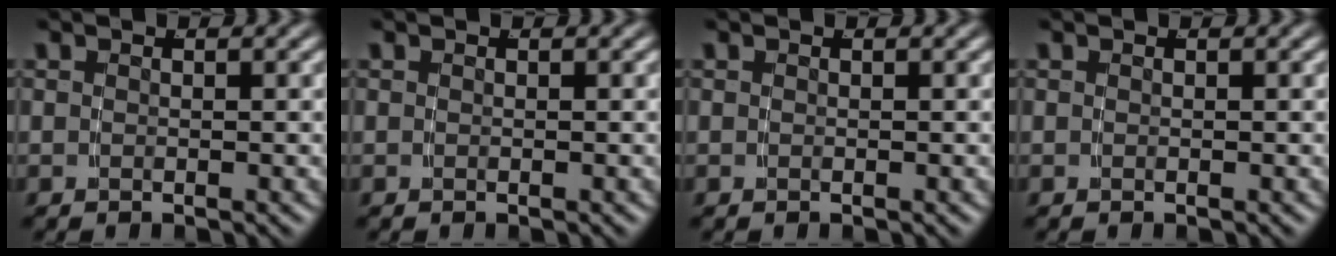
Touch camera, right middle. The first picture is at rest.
{"total": 0.0}
{"total": 0.0}
{"total": 0.0}